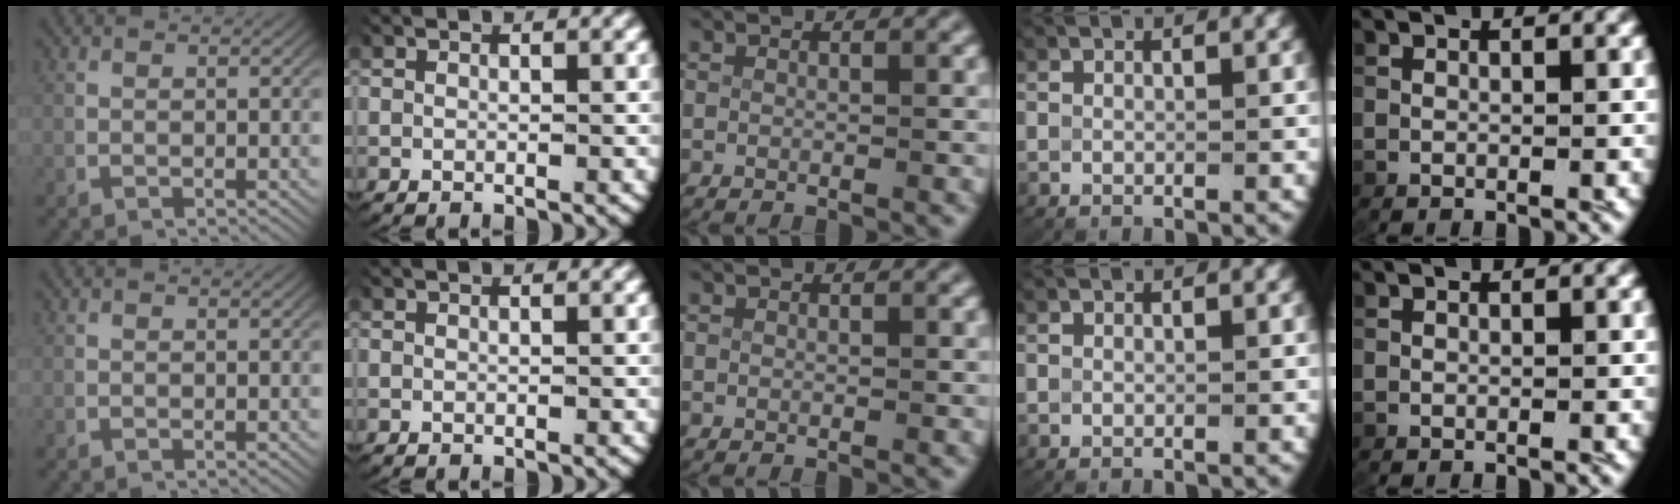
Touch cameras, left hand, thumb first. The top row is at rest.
{}